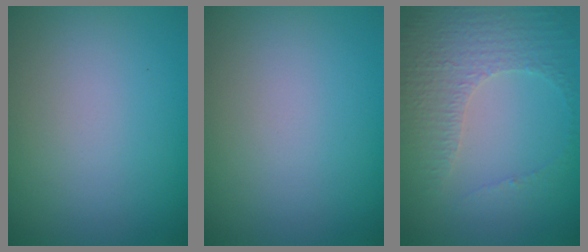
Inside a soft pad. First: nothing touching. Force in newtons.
{"total": 0.0}
{"total": 4.4, "press": 3.1, "slide": 3.1}